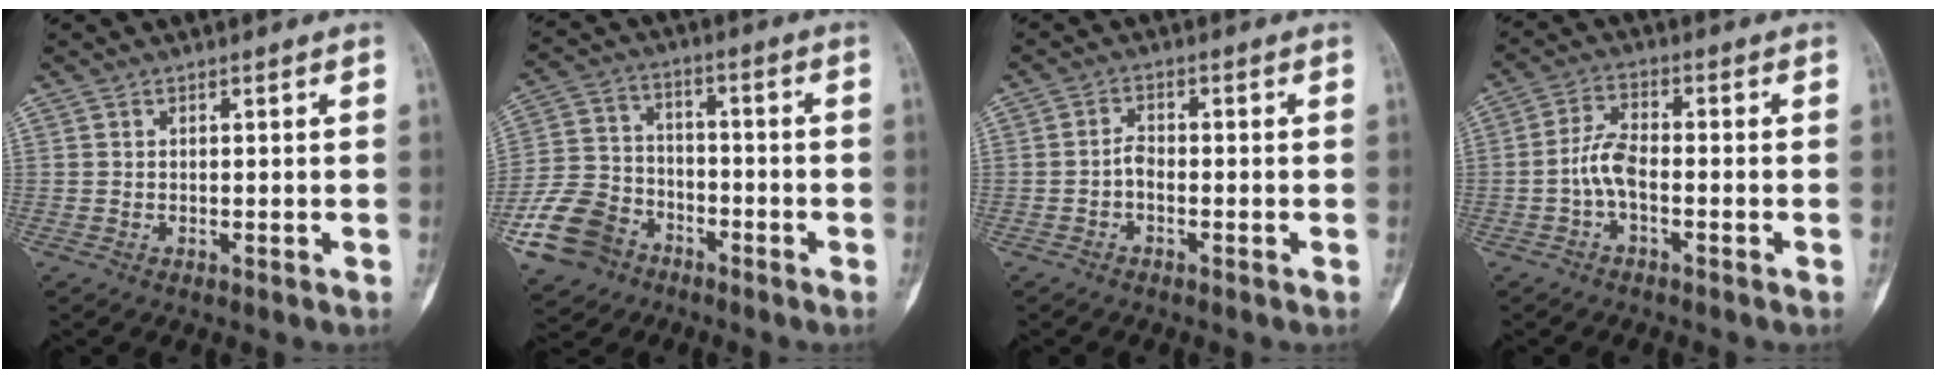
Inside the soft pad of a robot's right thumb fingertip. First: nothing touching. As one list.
[{"total": 13.1, "force": [-6.9, 9.8, 5.3], "torque": [-0.089, 0.042, -0.129]}, {"total": 2.2, "force": [-0.9, 1.3, 1.6], "torque": [-0.024, 0.011, -0.023]}, {"total": 5.3, "force": [-1.6, 2.4, 4.4], "torque": [-0.089, 0.021, -0.038]}]